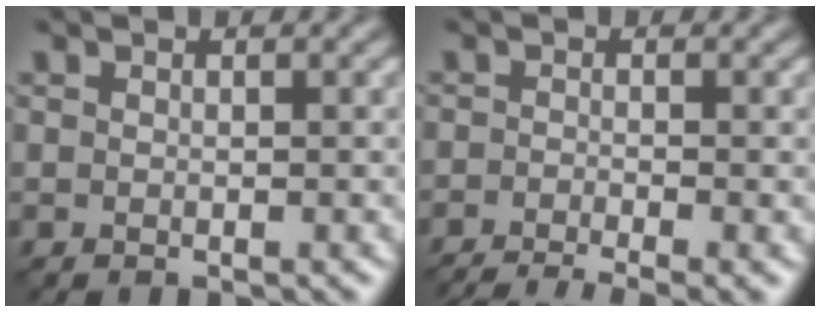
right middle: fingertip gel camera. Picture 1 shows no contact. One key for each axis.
{"total": 4.7, "fx": -3.3, "fy": 0.9, "fz": 3.2, "tx": -0.044, "ty": -0.010, "tz": -0.062}